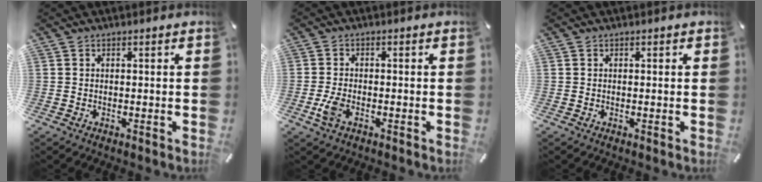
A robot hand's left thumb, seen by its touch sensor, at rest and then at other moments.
{"total": 4.0, "force": [-1.6, 2.0, 3.0], "torque": [-0.075, -0.002, -0.033]}
{"total": 0.0}